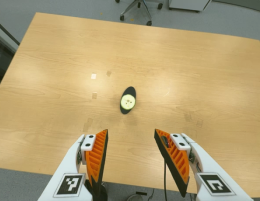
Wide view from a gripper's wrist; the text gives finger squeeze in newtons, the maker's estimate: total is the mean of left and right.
{"total": 0.0}